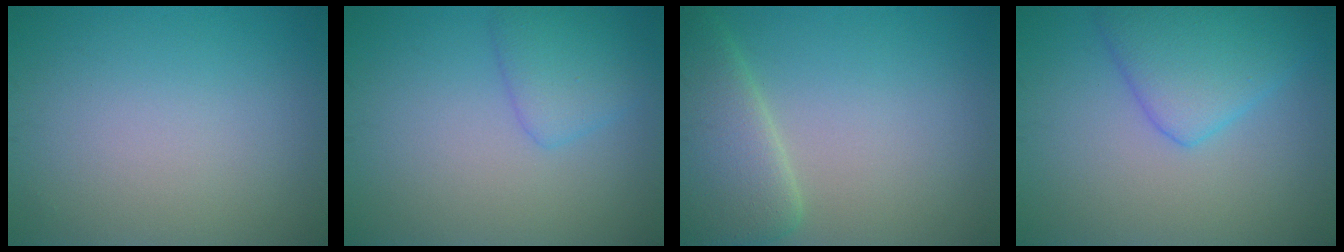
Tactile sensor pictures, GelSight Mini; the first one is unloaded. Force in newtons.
{"total": 2.7, "press": 2.7, "slide": 0.2}
{"total": 6.2, "press": 6.2, "slide": 0.2}
{"total": 4.9, "press": 4.9, "slide": 0.2}